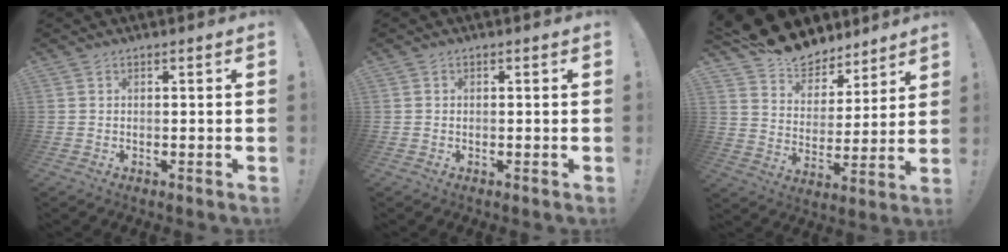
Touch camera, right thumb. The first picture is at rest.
{"total": 0.0}
{"total": 13.3, "force": [11.6, 6.1, 2.5], "torque": [-0.057, -0.093, 0.213]}